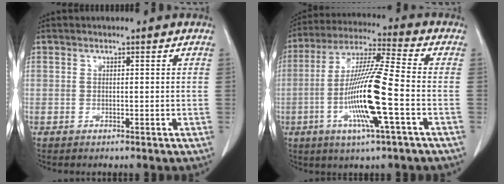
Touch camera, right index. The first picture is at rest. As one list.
[{"total": 14.8, "force": [-3.8, -0.1, 14.3], "torque": [-0.286, -0.010, -0.078]}]